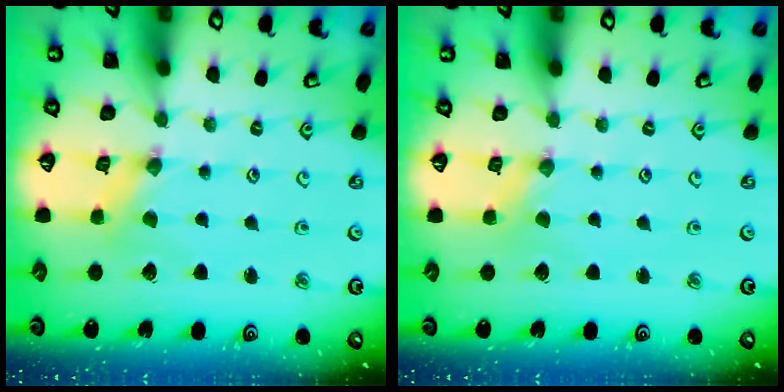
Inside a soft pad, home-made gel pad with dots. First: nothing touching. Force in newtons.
{"total": 0.0}